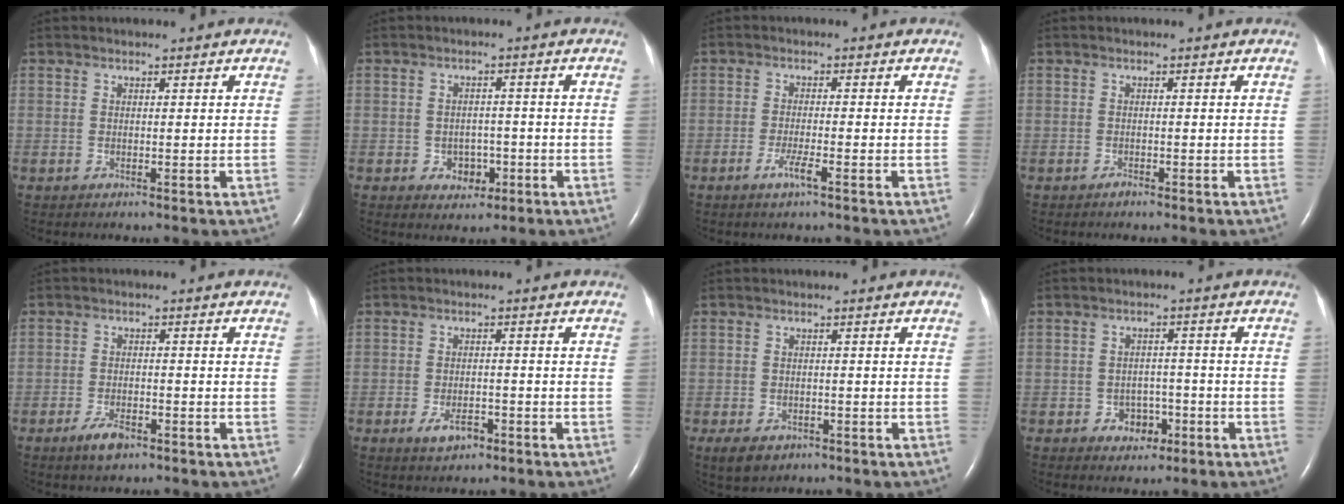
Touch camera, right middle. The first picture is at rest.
{"total": 3.7, "force": [-1.4, 2.9, 1.8], "torque": [-0.020, 0.010, -0.011]}
{"total": 2.7, "force": [-1.6, 0.1, 2.2], "torque": [-0.047, -0.004, -0.032]}
{"total": 0.6, "force": [-0.5, 0.1, 0.2], "torque": [-0.007, -0.001, -0.008]}
{"total": 3.6, "force": [-2.4, 1.4, 2.3], "torque": [-0.051, -0.001, -0.039]}
{"total": 3.8, "force": [-2.1, 1.9, 2.5], "torque": [-0.045, 0.001, -0.031]}
{"total": 4.2, "force": [-2.7, 2.7, 1.9], "torque": [-0.036, -0.003, -0.035]}
{"total": 4.0, "force": [-1.9, 3.0, 1.8], "torque": [-0.023, 0.011, -0.022]}